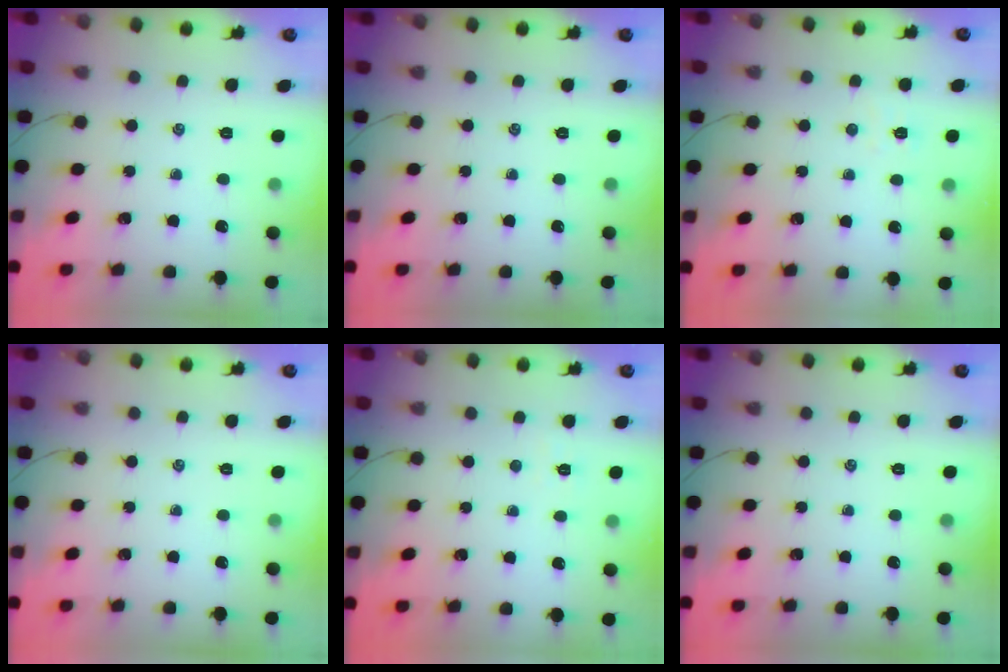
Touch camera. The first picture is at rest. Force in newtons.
{"total": 0.0}
{"total": 3.0, "press": 2.9, "slide": 0.9}
{"total": 0.0}
{"total": 2.8, "press": 2.7, "slide": 0.8}
{"total": 0.0}